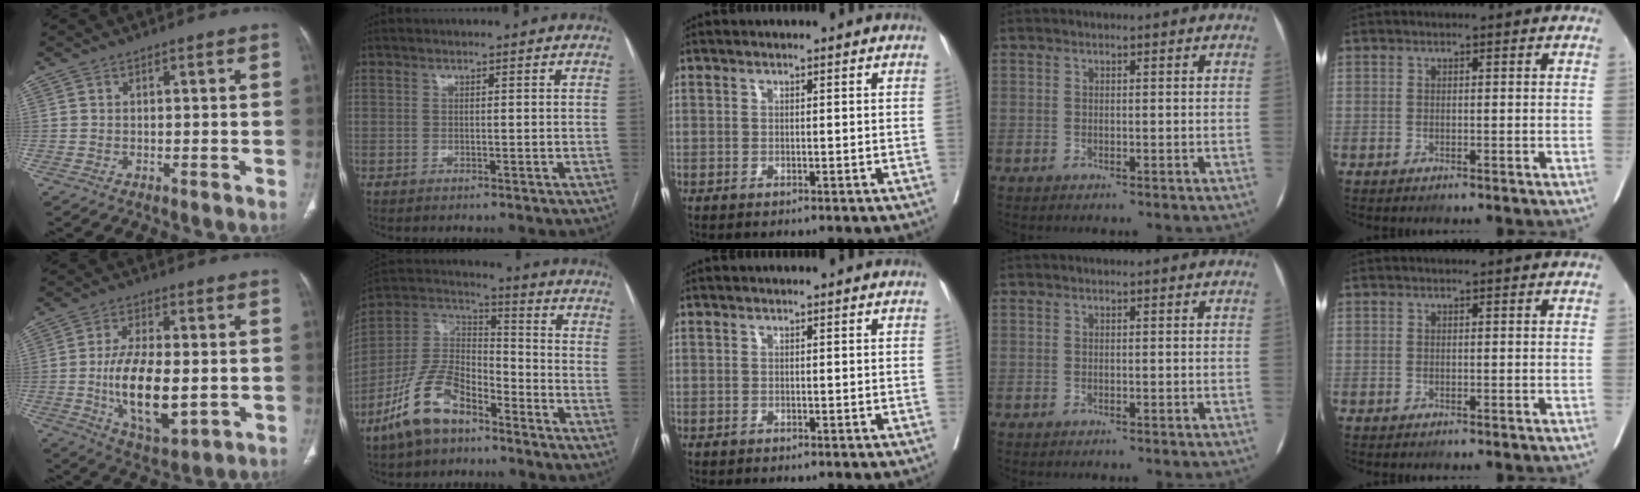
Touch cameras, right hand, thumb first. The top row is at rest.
{"thumb": {"total": 14.4, "force": [-1.8, 6.8, 12.6], "torque": [-0.213, -0.011, -0.020]}, "index": {"total": 13.2, "force": [-8.6, 5.7, 8.3], "torque": [-0.176, 0.012, -0.167]}}